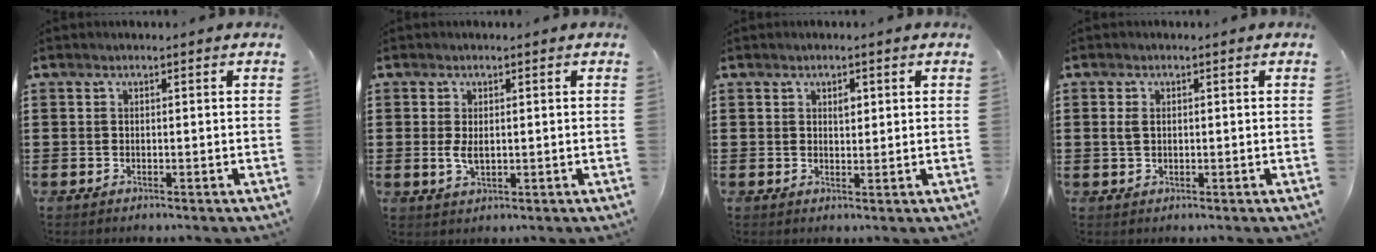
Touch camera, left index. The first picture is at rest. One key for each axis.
{"total": 2.7, "fx": 0.0, "fy": 1.4, "fz": 2.3, "tx": -0.062, "ty": -0.002, "tz": -0.006}
{"total": 1.7, "fx": 0.9, "fy": 0.9, "fz": 1.1, "tx": -0.007, "ty": -0.001, "tz": 0.011}
{"total": 1.9, "fx": 0.3, "fy": 1.2, "fz": 1.4, "tx": -0.040, "ty": 0.004, "tz": 0.001}